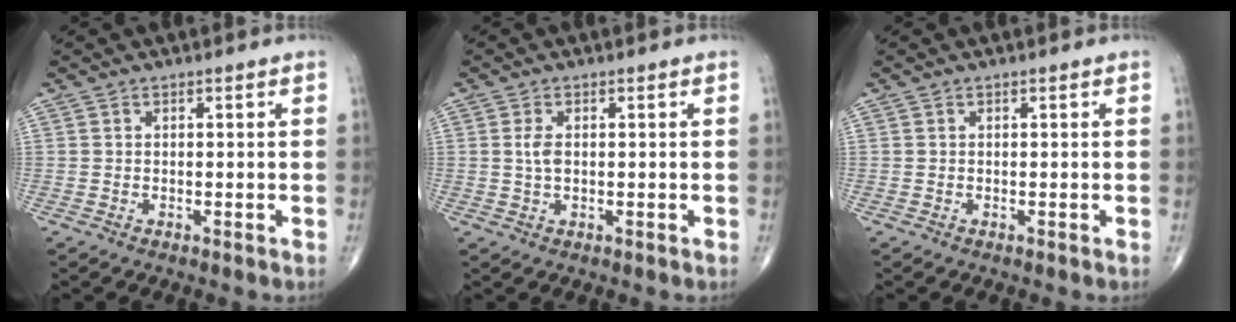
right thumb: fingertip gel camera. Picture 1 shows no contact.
{"total": 2.3, "force": [0.2, 1.2, 2.0], "torque": [-0.040, 0.001, 0.003]}
{"total": 0.0}